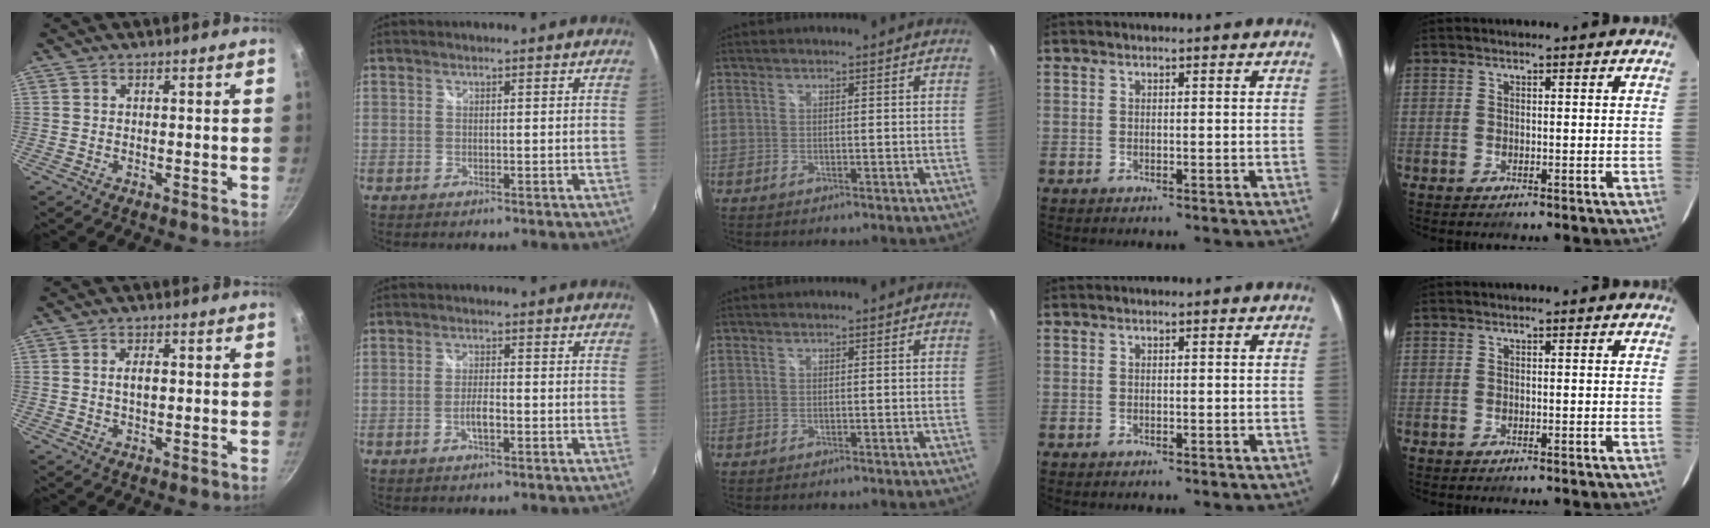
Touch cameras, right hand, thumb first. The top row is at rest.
{"thumb": {"total": 2.8, "force": [0.2, 1.4, 2.3], "torque": [-0.033, 0.007, 0.004]}, "index": {"total": 2.8, "force": [-1.2, 0.7, 2.4], "torque": [-0.051, 0.002, -0.023]}}